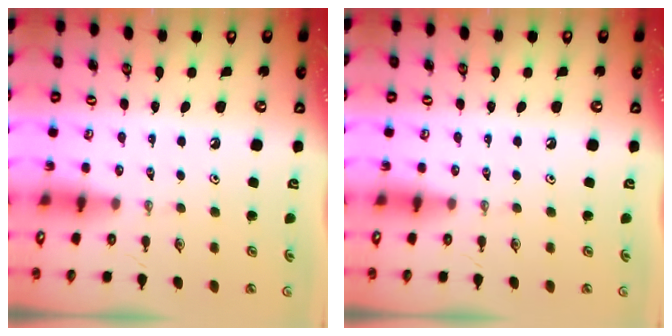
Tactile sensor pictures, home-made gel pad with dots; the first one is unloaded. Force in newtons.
{"total": 0.0}